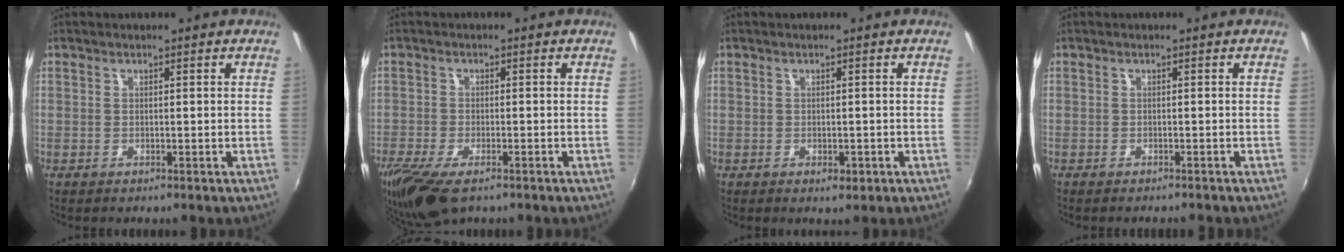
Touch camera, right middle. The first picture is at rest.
{"total": 10.7, "force": [-7.2, 4.0, 6.8], "torque": [-0.160, -0.043, -0.132]}
{"total": 1.6, "force": [-0.7, 1.0, 1.0], "torque": [-0.014, -0.004, -0.010]}
{"total": 1.6, "force": [-1.5, 0.2, 0.5], "torque": [-0.013, -0.010, -0.023]}